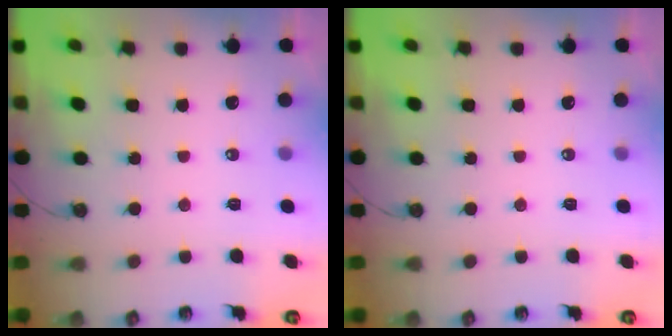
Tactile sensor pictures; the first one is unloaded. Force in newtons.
{"total": 0.0}